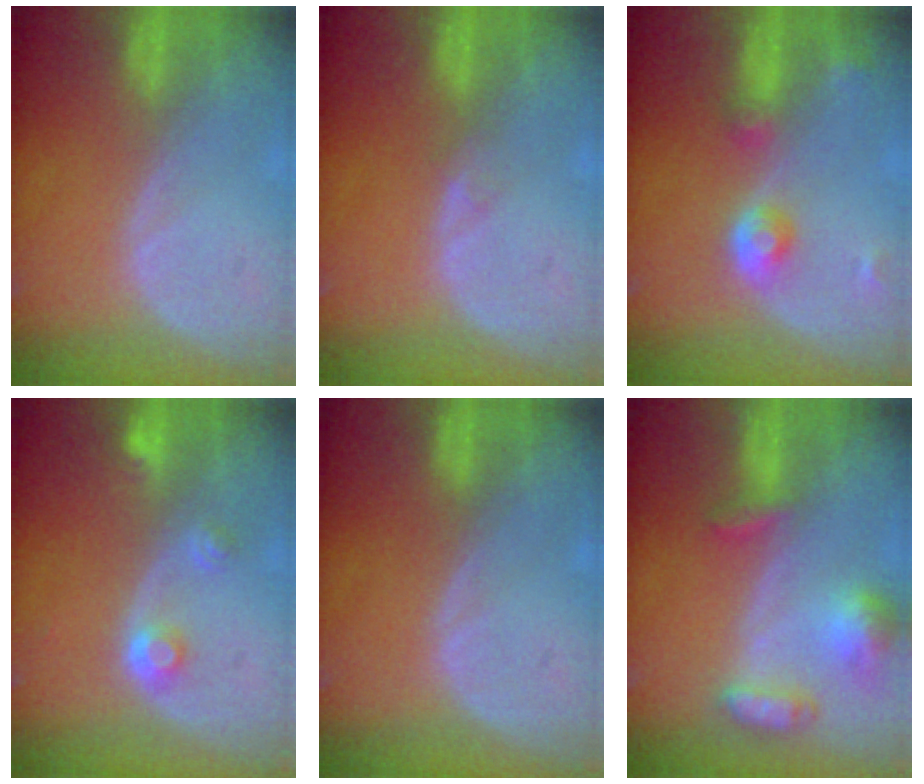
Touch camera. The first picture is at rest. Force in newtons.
{"total": 0.8, "press": 0.8, "slide": 0.0}
{"total": 4.6, "press": 4.1, "slide": 2.0}
{"total": 3.0, "press": 2.8, "slide": 1.0}
{"total": 0.0}
{"total": 6.3, "press": 6.2, "slide": 0.9}